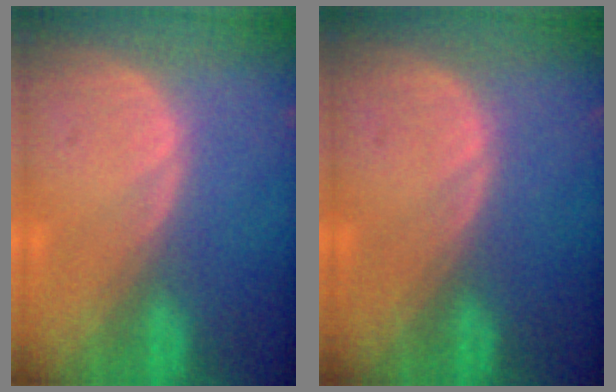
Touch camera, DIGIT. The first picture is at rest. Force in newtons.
{"total": 0.0}